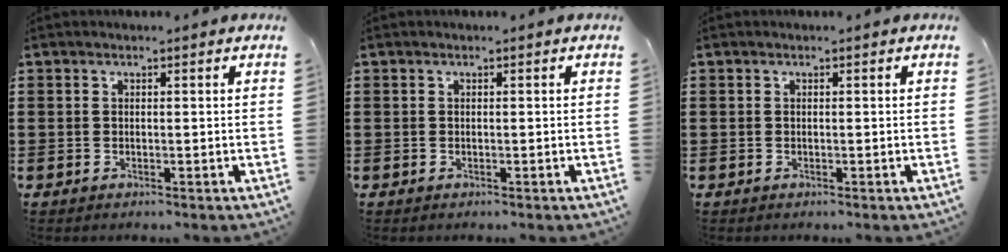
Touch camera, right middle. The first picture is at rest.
{"total": 0.0}
{"total": 0.0}